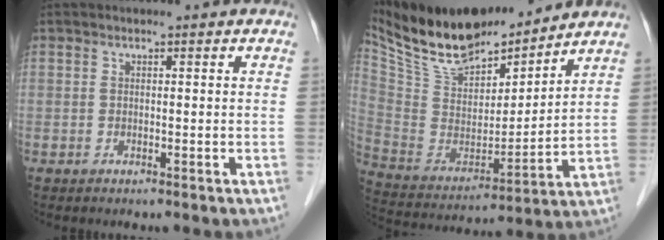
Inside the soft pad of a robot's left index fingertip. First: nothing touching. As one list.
[{"total": 17.8, "force": [15.9, 4.0, 7.0], "torque": [-0.138, -0.006, 0.296]}]